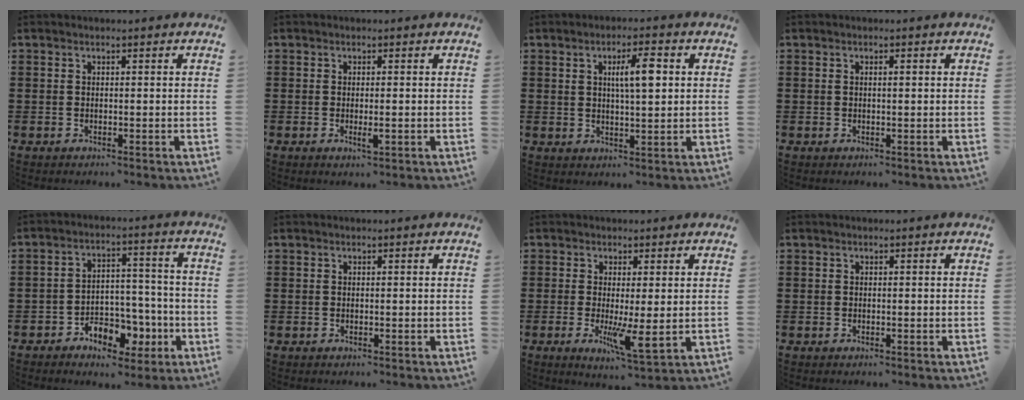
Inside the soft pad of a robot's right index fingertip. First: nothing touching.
{"total": 1.8, "force": [-0.5, 0.3, 1.7], "torque": [-0.037, -0.005, -0.010]}
{"total": 5.7, "force": [1.5, 1.5, 5.3], "torque": [-0.090, 0.003, 0.018]}
{"total": 1.0, "force": [0.1, 0.2, 1.0], "torque": [-0.018, 0.001, 0.002]}
{"total": 6.8, "force": [-3.7, 4.6, 3.4], "torque": [-0.040, 0.021, -0.067]}
{"total": 0.0}
{"total": 5.2, "force": [-0.6, 1.1, 5.1], "torque": [-0.084, -0.013, -0.007]}
{"total": 0.0}